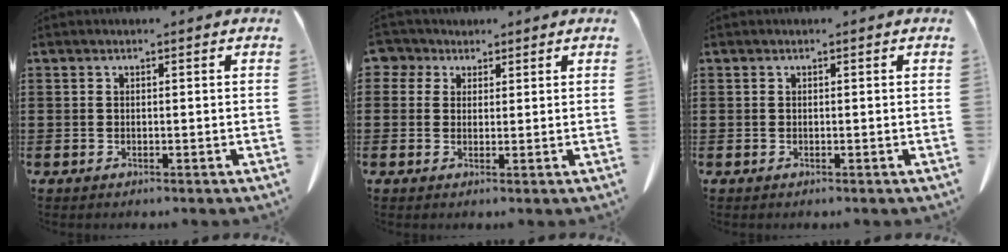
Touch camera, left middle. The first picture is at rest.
{"total": 3.2, "force": [1.8, 2.5, 0.7], "torque": [-0.022, 0.009, 0.031]}
{"total": 0.0}